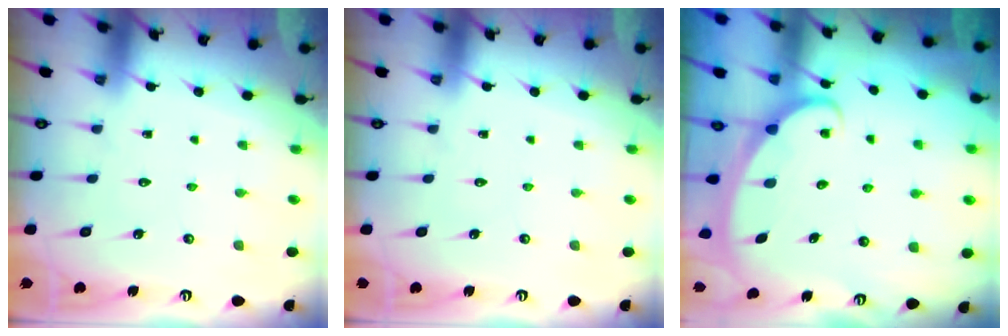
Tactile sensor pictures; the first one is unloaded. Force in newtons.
{"total": 0.0}
{"total": 2.5, "press": 2.5, "slide": 0.4}